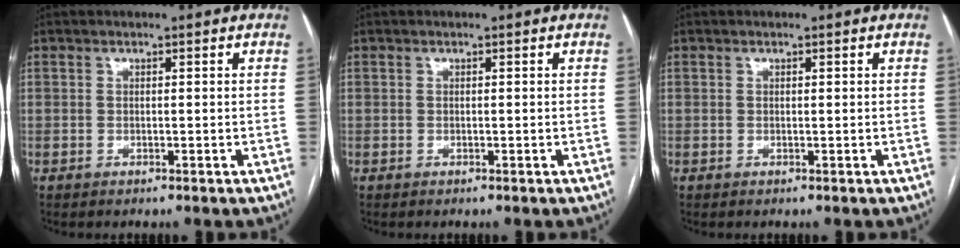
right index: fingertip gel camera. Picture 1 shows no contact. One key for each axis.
{"total": 0.0}
{"total": 0.0}